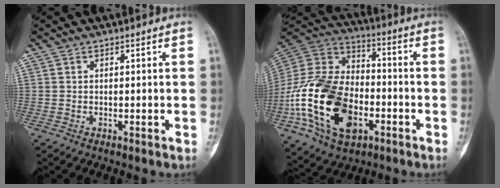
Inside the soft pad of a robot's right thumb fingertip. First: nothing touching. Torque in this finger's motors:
{"motor_torque": [2.74, 2.27, 1.48, -1.30, 0.29]}